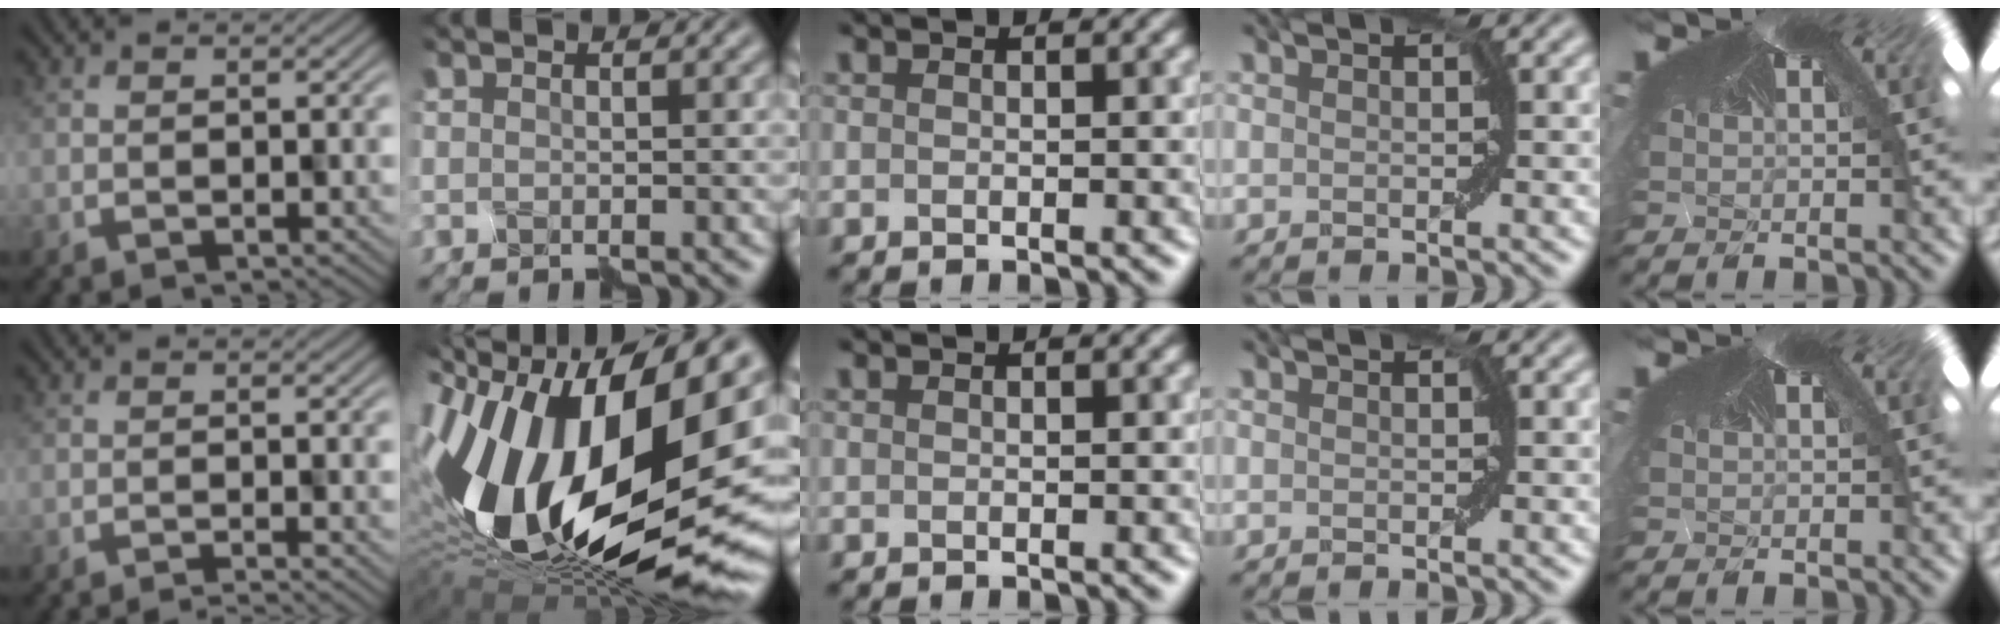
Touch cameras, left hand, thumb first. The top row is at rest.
{"thumb": {"total": 1.8, "force": [-1.5, -0.1, 1.0], "torque": [-0.012, 0.009, -0.031]}, "index": {"total": 20.2, "force": [-2.8, 10.0, 17.3], "torque": [-0.358, -0.043, -0.036]}}